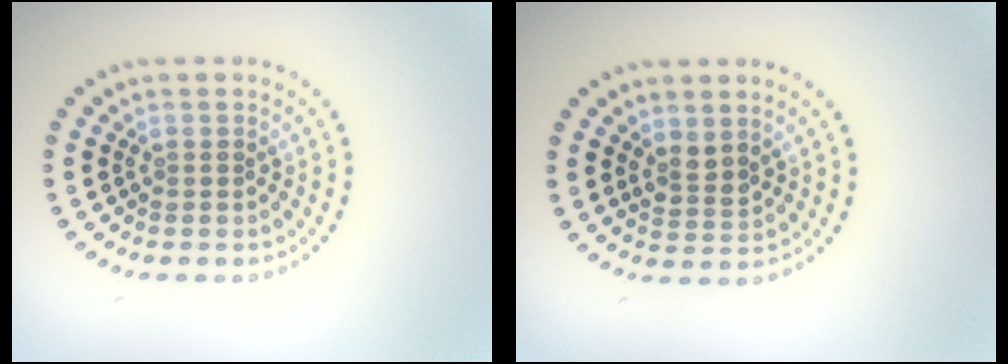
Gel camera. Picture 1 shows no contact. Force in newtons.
{"total": 1.7, "press": 1.3, "slide": 1.0}